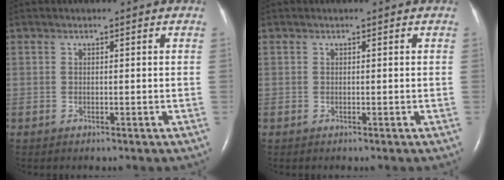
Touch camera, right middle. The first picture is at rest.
{"total": 0.0}